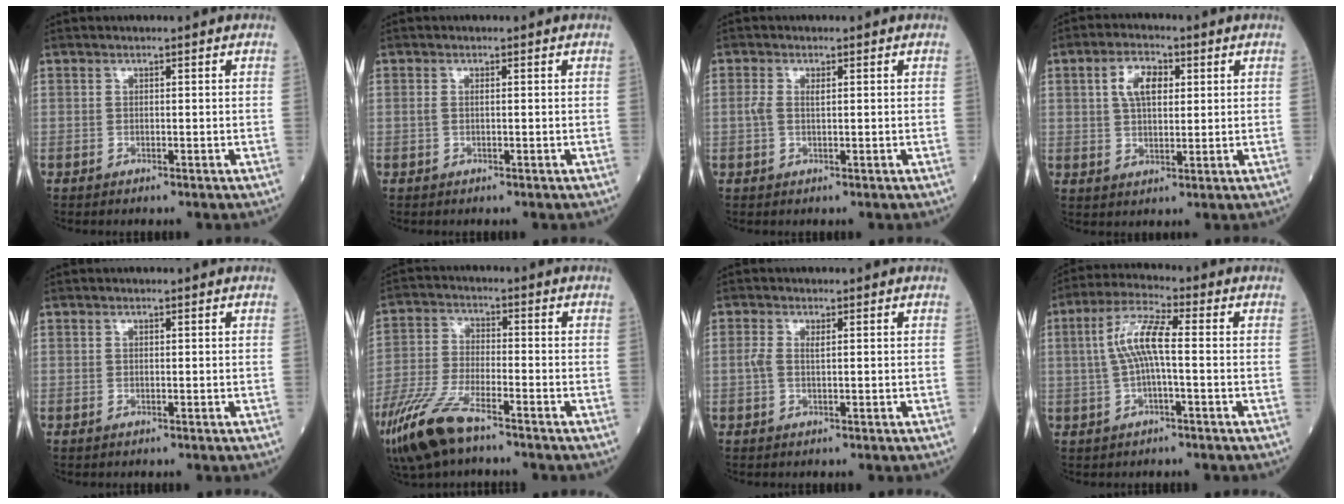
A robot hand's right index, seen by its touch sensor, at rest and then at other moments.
{"total": 0.9, "force": [0.1, 0.3, 0.8], "torque": [-0.023, 0.005, 0.002]}
{"total": 2.0, "force": [0.3, 0.8, 1.8], "torque": [-0.046, 0.008, 0.007]}
{"total": 6.1, "force": [2.0, 3.1, 4.9], "torque": [-0.096, 0.014, 0.037]}
{"total": 0.0}
{"total": 11.0, "force": [-7.7, 2.7, 7.4], "torque": [-0.166, -0.024, -0.149]}
{"total": 2.0, "force": [0.3, 0.7, 1.8], "torque": [-0.047, 0.007, 0.007]}
{"total": 7.5, "force": [0.2, 1.3, 7.3], "torque": [-0.153, 0.018, 0.000]}